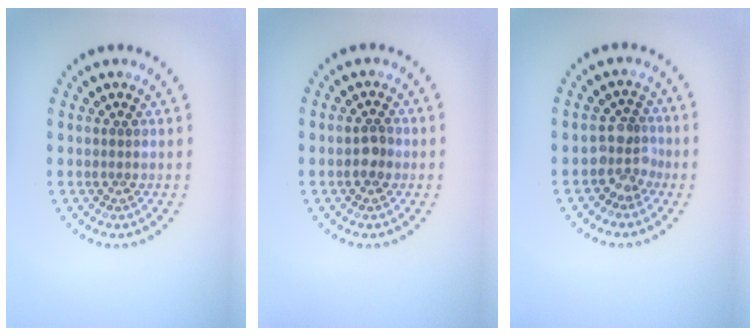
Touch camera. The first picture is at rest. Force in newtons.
{"total": 1.6, "press": 1.5, "slide": 0.4}
{"total": 2.5, "press": 1.9, "slide": 1.5}